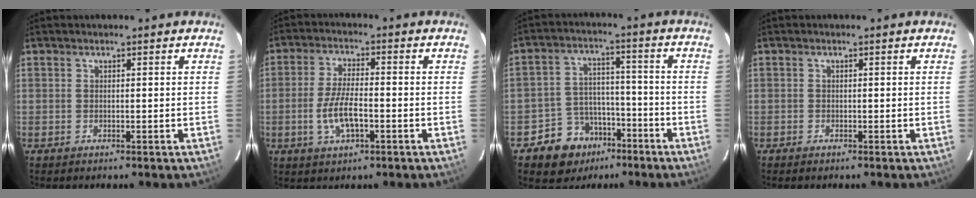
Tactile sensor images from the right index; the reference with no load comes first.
{"total": 7.5, "force": [-2.4, 2.7, 6.6], "torque": [-0.134, -0.004, -0.044]}
{"total": 9.7, "force": [-6.1, 7.3, 2.0], "torque": [-0.052, 0.033, -0.083]}
{"total": 0.8, "force": [-0.7, 0.4, 0.2], "torque": [-0.006, -0.002, -0.014]}